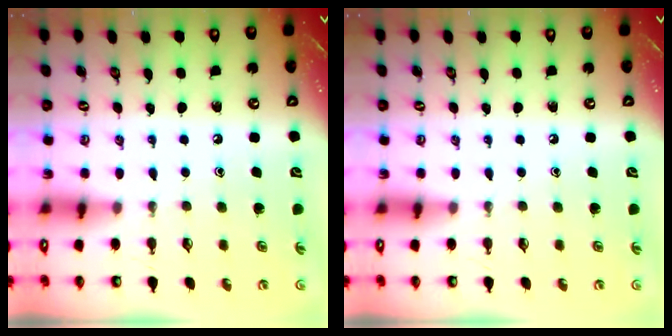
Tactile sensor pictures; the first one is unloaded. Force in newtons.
{"total": 0.0}